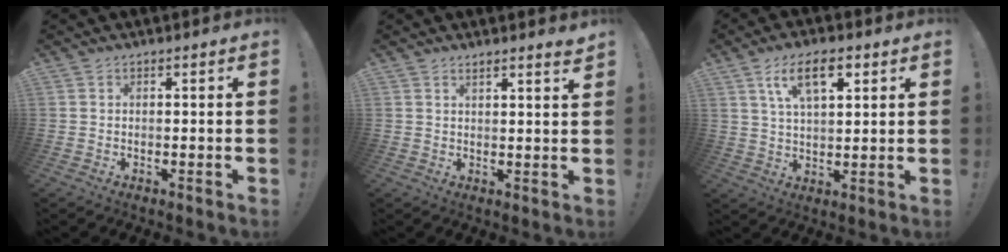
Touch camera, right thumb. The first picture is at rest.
{"total": 2.6, "force": [2.2, -0.2, 1.3], "torque": [-0.021, -0.016, 0.036]}
{"total": 10.8, "force": [5.2, 4.8, 8.1], "torque": [-0.139, 0.000, 0.092]}